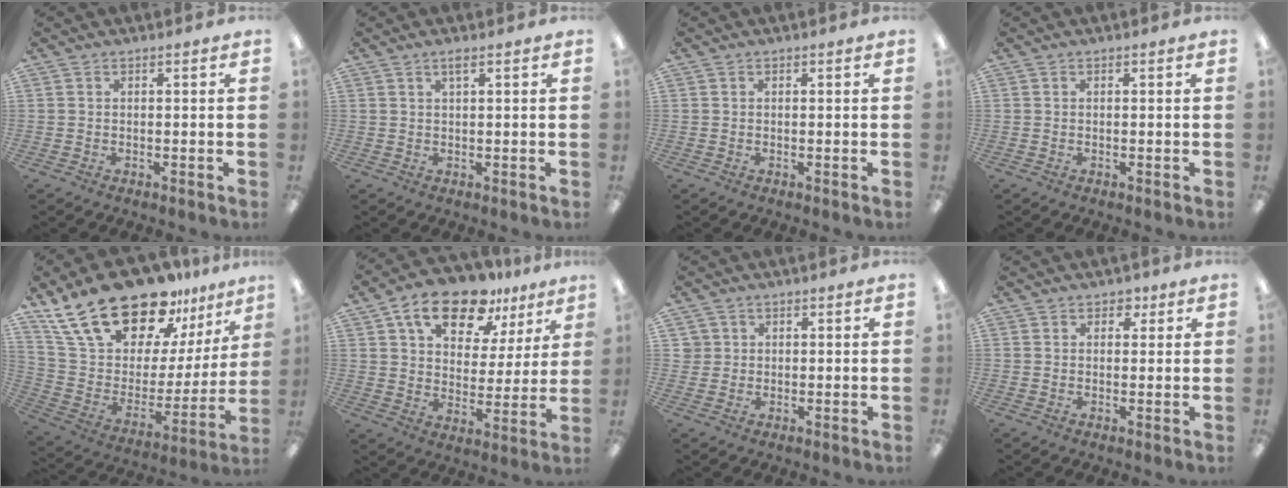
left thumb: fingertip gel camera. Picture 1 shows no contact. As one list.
[{"total": 1.8, "force": [1.3, 0.2, 1.2], "torque": [-0.028, 0.004, 0.022]}, {"total": 0.0}, {"total": 0.0}, {"total": 25.6, "force": [19.9, 11.1, 11.6], "torque": [-0.213, -0.132, 0.364]}, {"total": 15.7, "force": [10.8, 8.2, 7.8], "torque": [-0.128, -0.056, 0.191]}, {"total": 2.5, "force": [0.6, 2.4, 0.1], "torque": [0.000, 0.000, 0.009]}, {"total": 2.5, "force": [1.3, 1.9, 0.9], "torque": [-0.002, -0.001, 0.021]}]